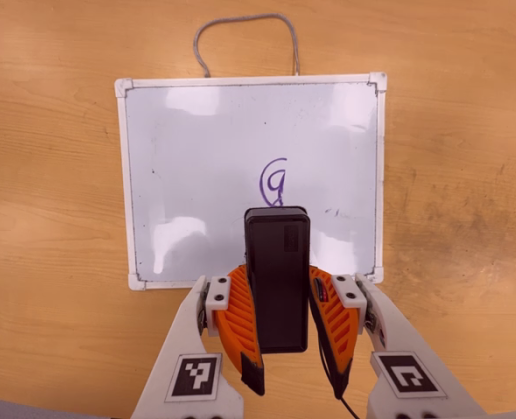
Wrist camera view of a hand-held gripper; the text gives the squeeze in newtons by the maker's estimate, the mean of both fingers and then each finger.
{"total": 8.1, "left": 7.2, "right": 9.1}